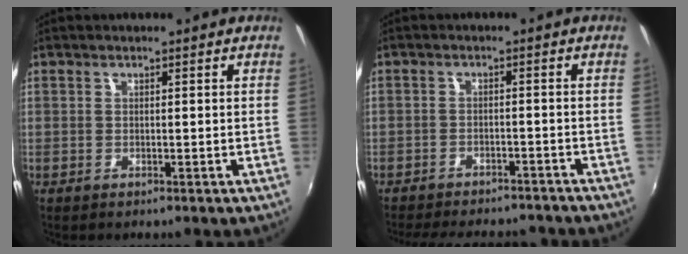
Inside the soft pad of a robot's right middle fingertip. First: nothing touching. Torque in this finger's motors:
{"motor_torque": [0.75, -1.38, 0.00, 0.01]}